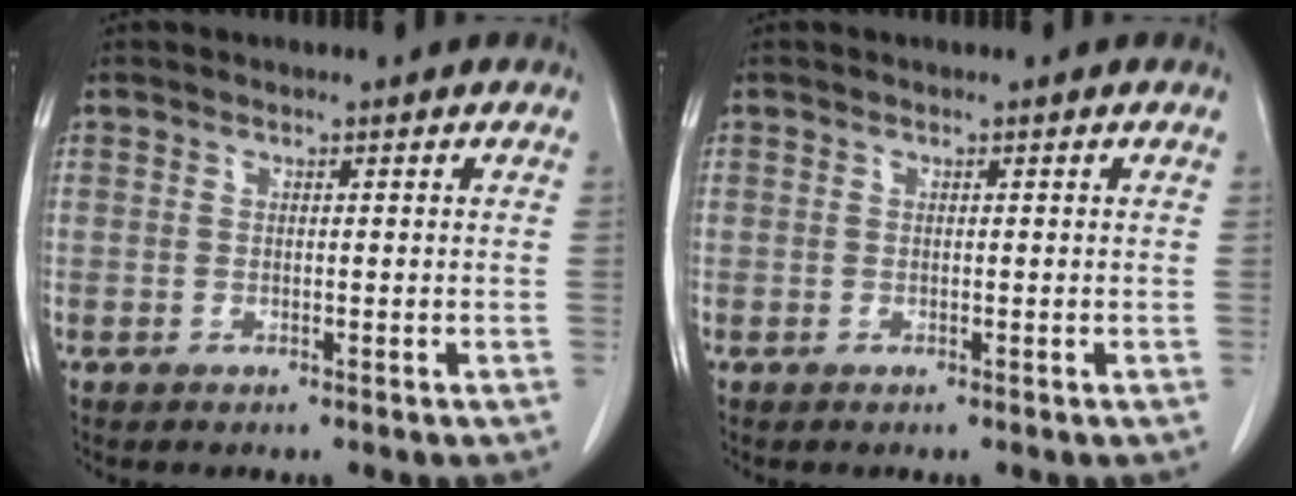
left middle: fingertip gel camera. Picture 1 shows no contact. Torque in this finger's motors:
{"motor_torque": [0.03, -0.02, 0.02, -0.01]}